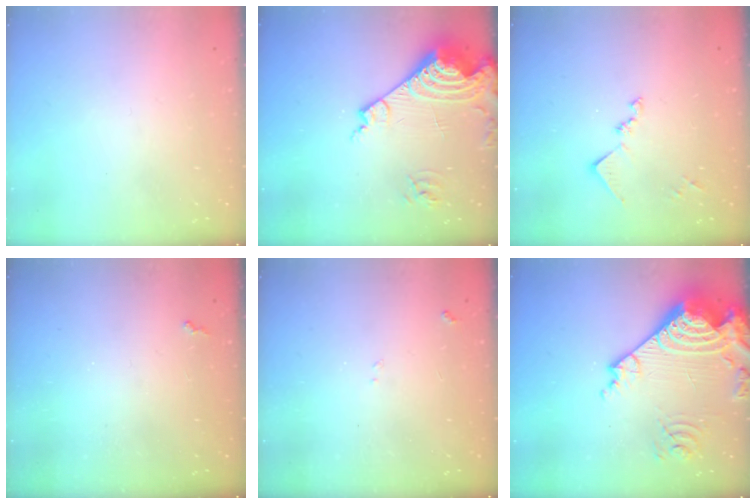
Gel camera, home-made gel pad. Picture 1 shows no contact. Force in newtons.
{"total": 16.3, "press": 16.2, "slide": 1.9}
{"total": 9.6, "press": 9.6, "slide": 0.5}
{"total": 2.3, "press": 2.3, "slide": 0.5}
{"total": 7.1, "press": 7.0, "slide": 0.7}
{"total": 23.5, "press": 23.4, "slide": 2.7}